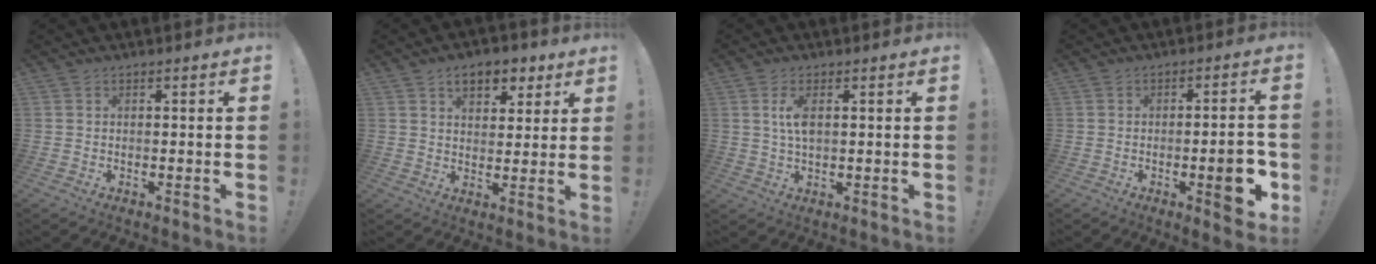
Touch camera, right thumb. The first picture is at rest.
{"total": 8.8, "force": [4.9, 5.4, 4.9], "torque": [-0.056, -0.020, 0.087]}
{"total": 4.8, "force": [1.1, 2.1, 4.2], "torque": [-0.084, -0.001, 0.015]}
{"total": 10.0, "force": [-2.9, 2.8, 9.1], "torque": [-0.102, 0.001, -0.044]}